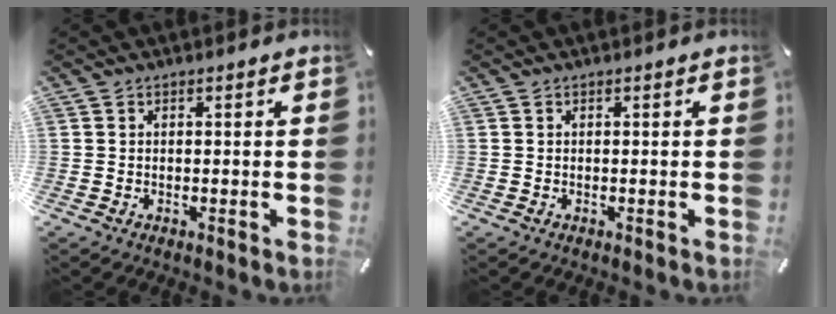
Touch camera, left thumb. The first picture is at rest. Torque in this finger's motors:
{"motor_torque": [-0.02, 0.02, -0.01, 0.01, 0.00]}